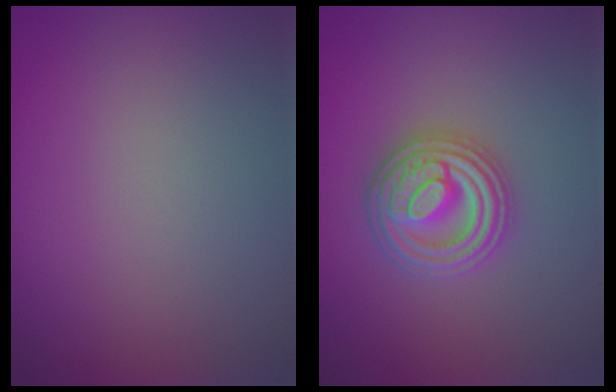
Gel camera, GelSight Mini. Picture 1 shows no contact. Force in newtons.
{"total": 4.9, "press": 4.9, "slide": 0.7}